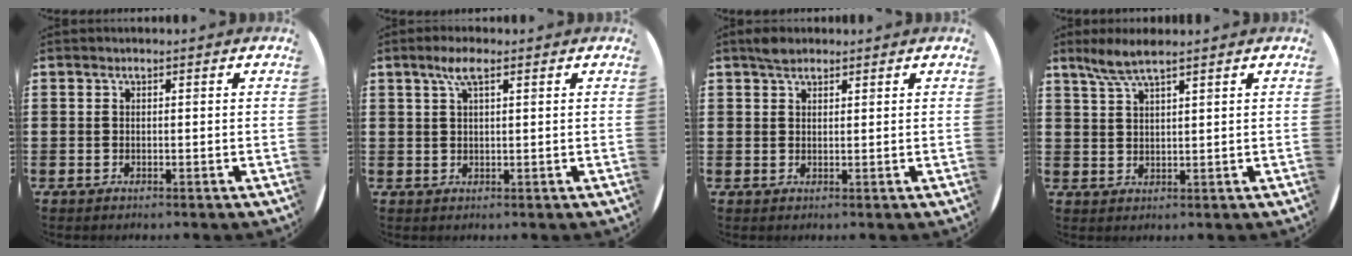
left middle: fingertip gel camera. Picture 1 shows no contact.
{"total": 3.2, "force": [1.7, 0.7, 2.6], "torque": [-0.053, 0.009, 0.028]}
{"total": 1.8, "force": [1.6, 0.8, 0.5], "torque": [-0.004, 0.002, 0.027]}
{"total": 4.1, "force": [3.3, 0.4, 2.4], "torque": [-0.054, 0.002, 0.058]}